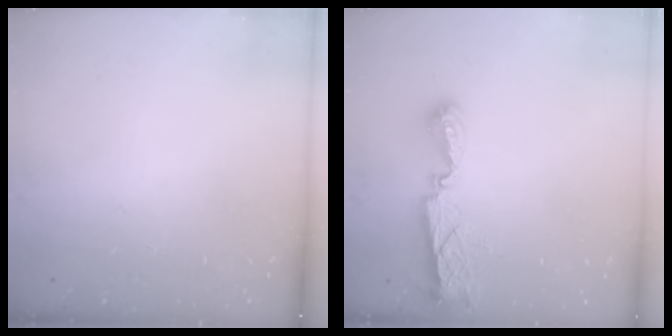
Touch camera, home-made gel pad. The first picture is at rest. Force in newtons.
{"total": 8.7, "press": 8.7, "slide": 0.4}